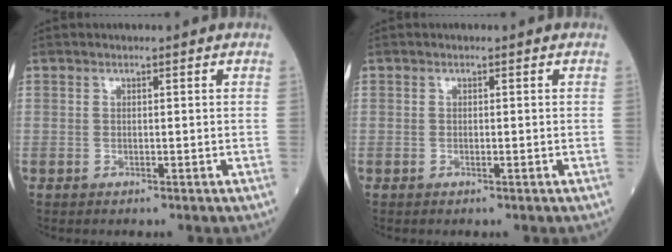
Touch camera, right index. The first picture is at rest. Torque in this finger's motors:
{"motor_torque": [-0.05, -0.02, -0.05, -0.01]}